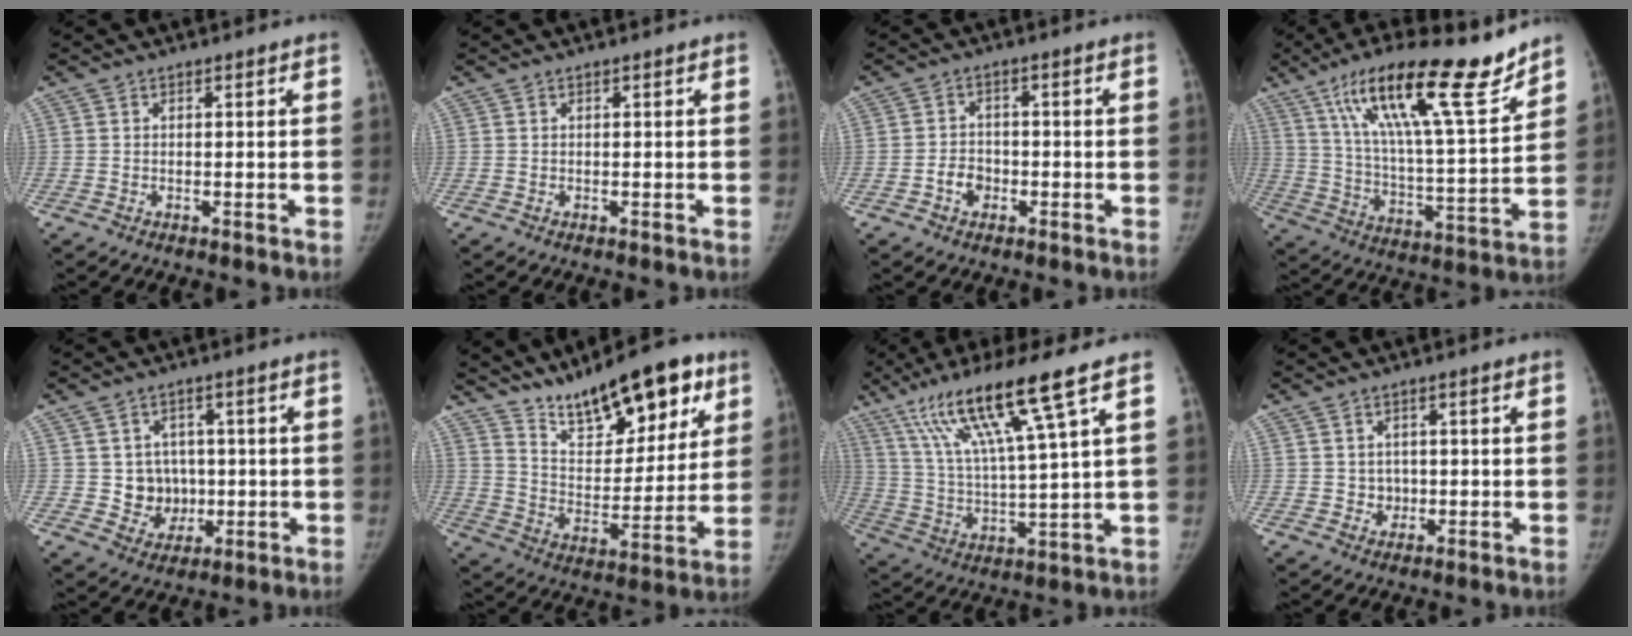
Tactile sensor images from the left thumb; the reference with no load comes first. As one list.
[{"total": 0.0}, {"total": 3.8, "force": [-1.5, 3.0, 1.8], "torque": [-0.017, 0.017, -0.028]}, {"total": 23.1, "force": [15.5, 4.4, 16.6], "torque": [-0.257, -0.059, 0.264]}, {"total": 7.3, "force": [0.0, 6.8, 2.7], "torque": [0.002, 0.006, 0.010]}, {"total": 19.6, "force": [12.9, 7.9, 12.5], "torque": [-0.148, -0.063, 0.217]}, {"total": 16.5, "force": [9.5, 0.2, 13.5], "torque": [-0.253, -0.033, 0.177]}, {"total": 2.7, "force": [-0.1, 2.5, 1.0], "torque": [0.002, 0.004, 0.001]}]